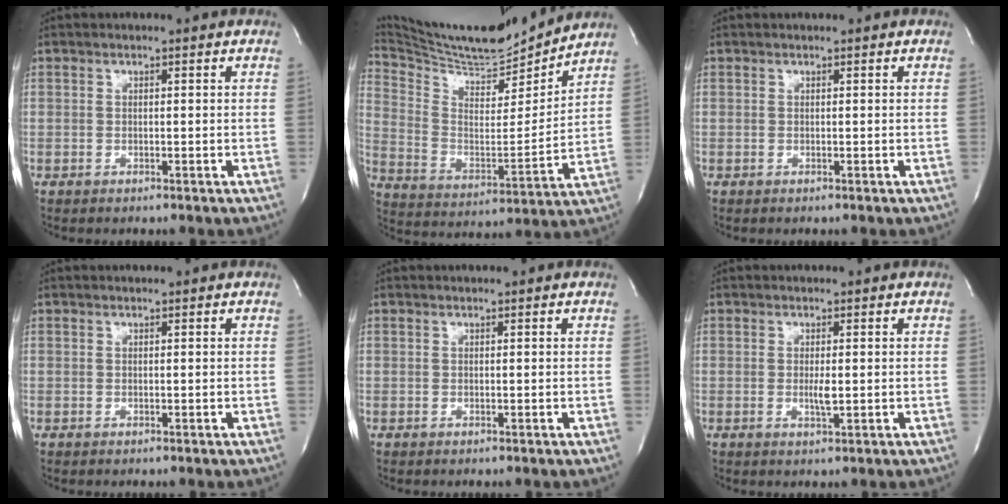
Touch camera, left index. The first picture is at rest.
{"total": 20.0, "force": [18.7, 2.0, 6.8], "torque": [-0.131, -0.021, 0.306]}
{"total": 0.0}
{"total": 0.0}
{"total": 0.0}
{"total": 1.7, "force": [0.1, 0.2, 1.7], "torque": [-0.034, -0.005, 0.003]}